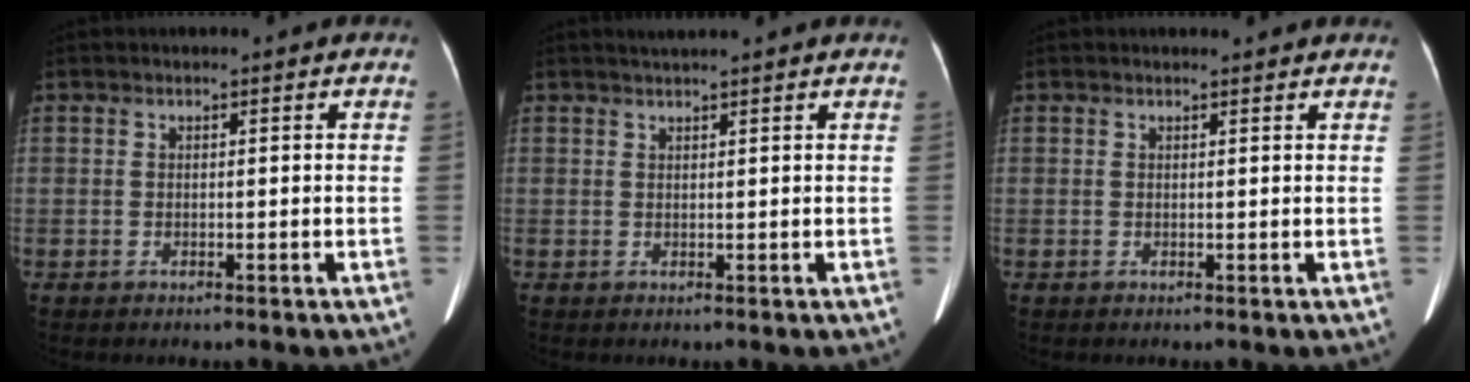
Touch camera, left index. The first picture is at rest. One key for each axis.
{"total": 2.5, "fx": 2.2, "fy": -0.4, "fz": 1.0, "tx": -0.012, "ty": 0.018, "tz": 0.038}
{"total": 1.9, "fx": 1.9, "fy": 0.2, "fz": 0.4, "tx": -0.011, "ty": 0.004, "tz": 0.020}